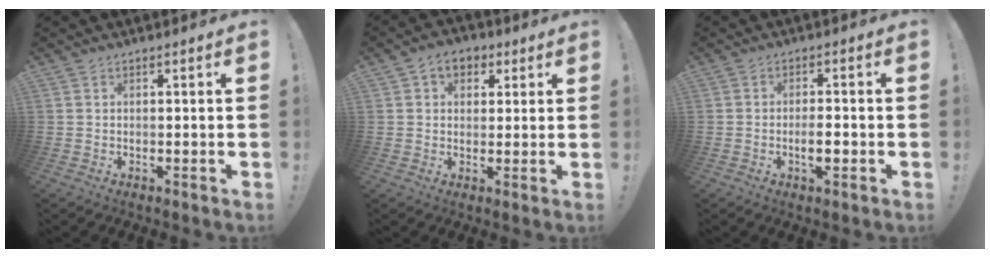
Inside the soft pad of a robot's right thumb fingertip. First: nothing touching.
{"total": 6.5, "force": [2.4, 5.1, 3.2], "torque": [-0.043, 0.000, 0.045]}
{"total": 4.2, "force": [-1.4, 1.1, 3.8], "torque": [-0.061, -0.001, -0.027]}